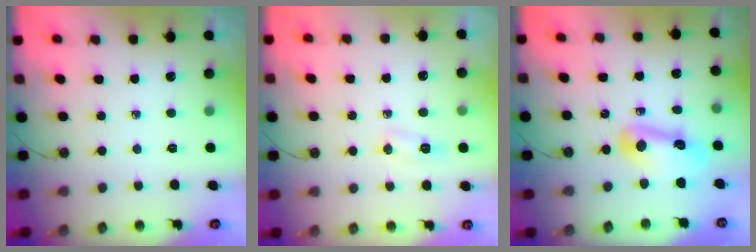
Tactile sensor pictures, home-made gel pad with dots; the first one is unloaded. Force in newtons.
{"total": 4.2, "press": 4.1, "slide": 0.5}
{"total": 11.7, "press": 11.7, "slide": 1.1}